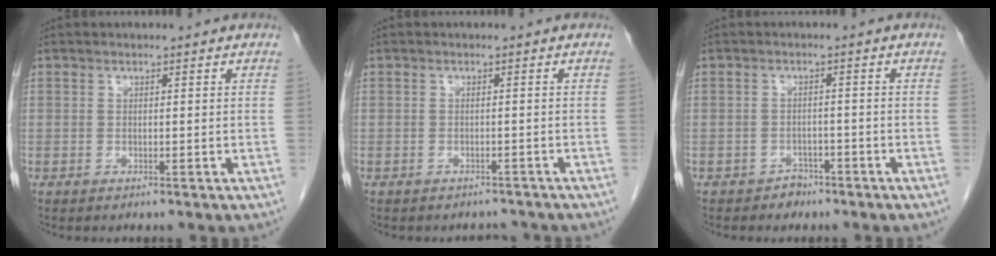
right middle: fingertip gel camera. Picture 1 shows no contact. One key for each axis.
{"total": 3.4, "fx": -3.1, "fy": 1.4, "fz": 0.2, "tx": -0.001, "ty": 0.002, "tz": -0.039}
{"total": 2.2, "fx": -1.7, "fy": 1.4, "fz": 0.2, "tx": -0.005, "ty": 0.007, "tz": -0.025}